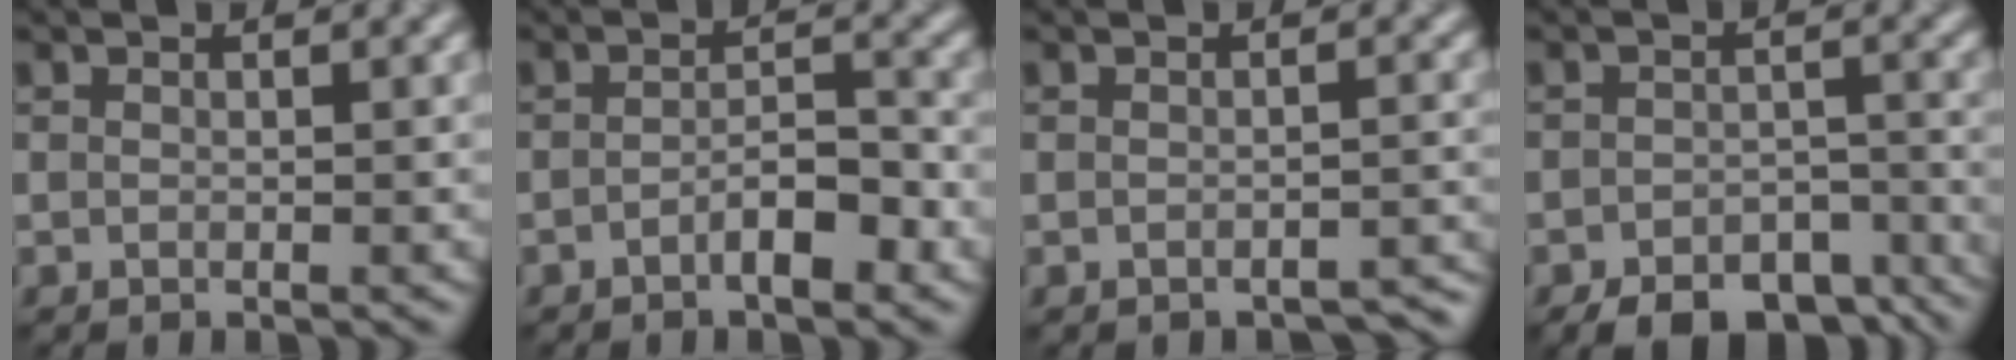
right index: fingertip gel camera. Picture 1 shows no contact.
{"total": 3.0, "force": [-1.5, 0.8, 2.4], "torque": [-0.042, 0.010, -0.025]}
{"total": 1.7, "force": [-1.6, 0.4, 0.3], "torque": [-0.001, 0.003, -0.014]}
{"total": 8.0, "force": [-6.2, 3.6, 3.5], "torque": [-0.046, -0.016, -0.084]}